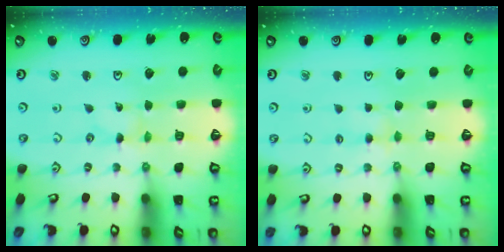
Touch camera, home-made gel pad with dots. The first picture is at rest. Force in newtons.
{"total": 4.0, "press": 4.0, "slide": 0.6}